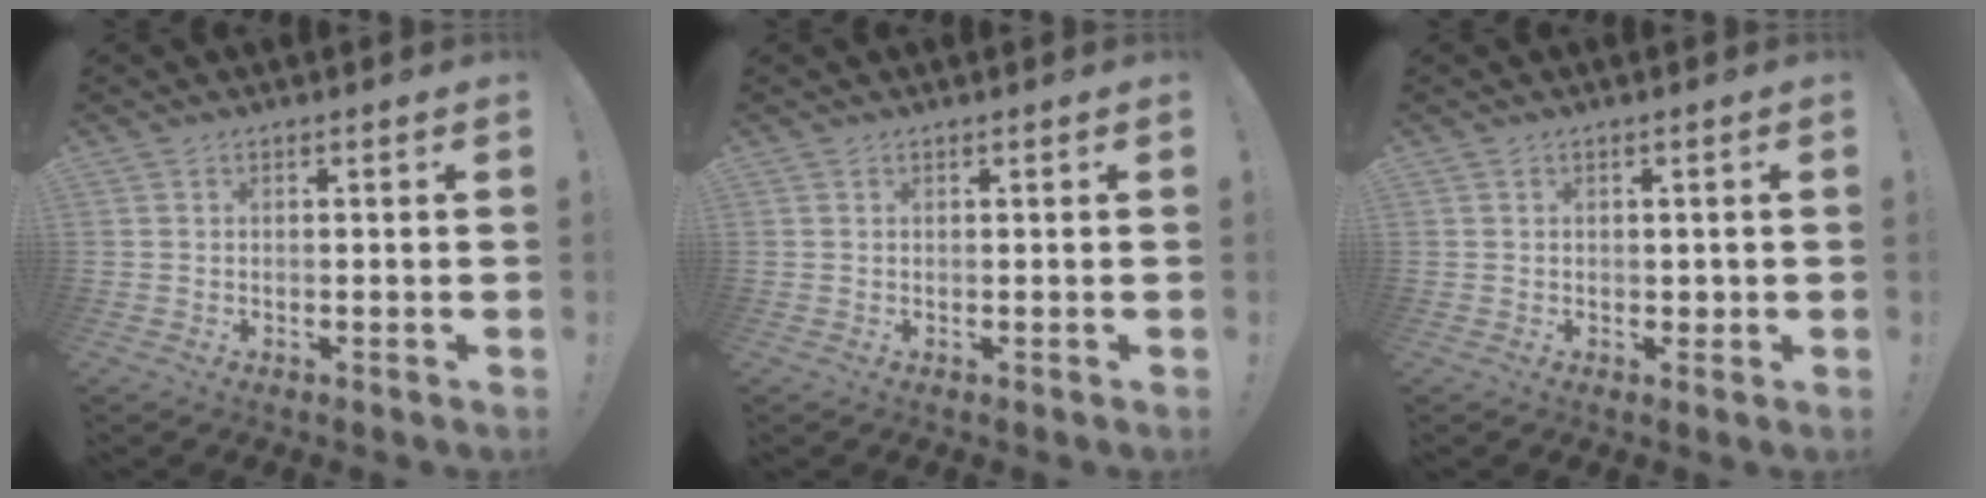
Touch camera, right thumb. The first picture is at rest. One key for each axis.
{"total": 0.0}
{"total": 1.7, "fx": -0.3, "fy": 1.5, "fz": 0.7, "tx": -0.009, "ty": 0.006, "tz": -0.005}